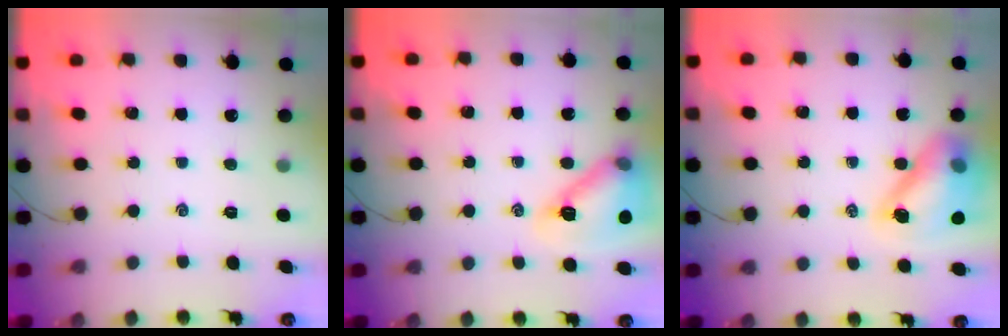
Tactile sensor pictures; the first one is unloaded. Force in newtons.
{"total": 15.2, "press": 15.1, "slide": 1.7}
{"total": 13.5, "press": 12.9, "slide": 3.7}